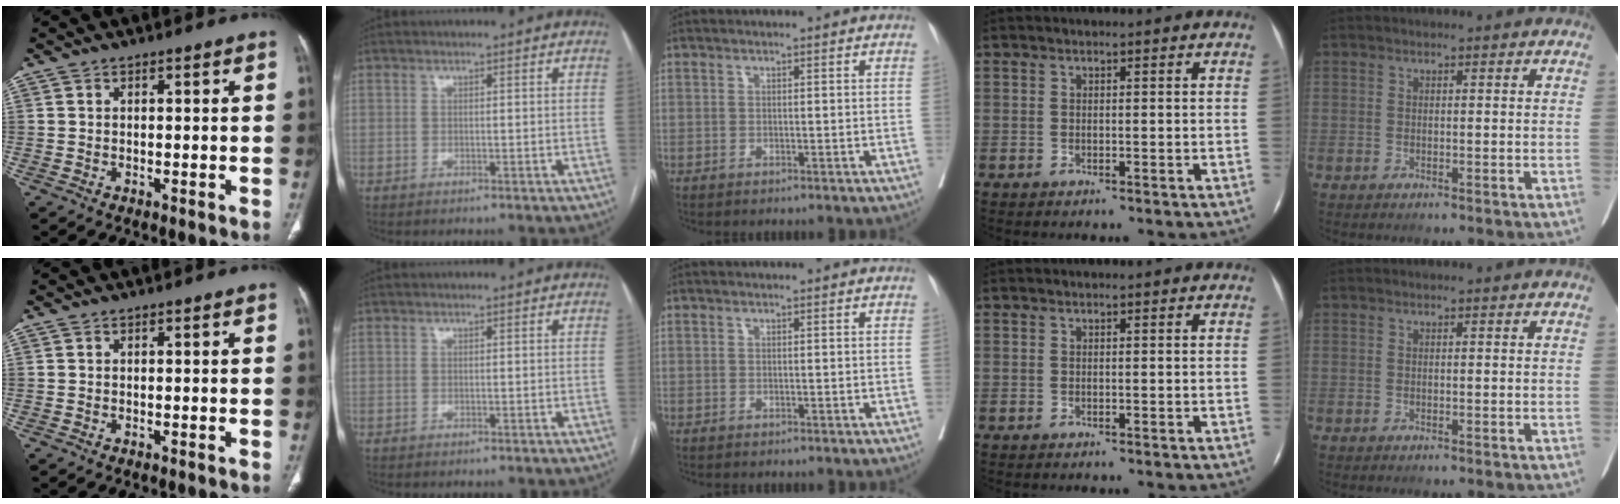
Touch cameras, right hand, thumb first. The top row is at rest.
{}